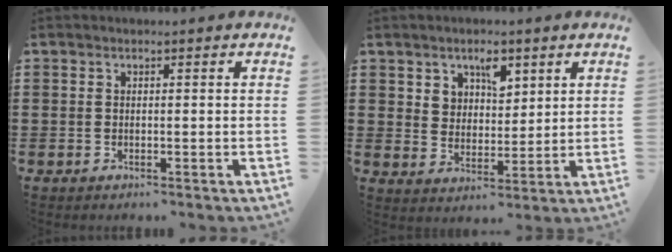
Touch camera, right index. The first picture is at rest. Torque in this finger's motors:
{"motor_torque": [0.37, -0.35, 0.16, 0.06]}